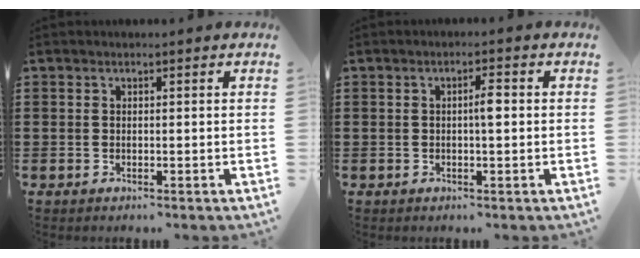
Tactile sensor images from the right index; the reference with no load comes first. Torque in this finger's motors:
{"motor_torque": [0.46, -0.22, 0.12, 0.06]}